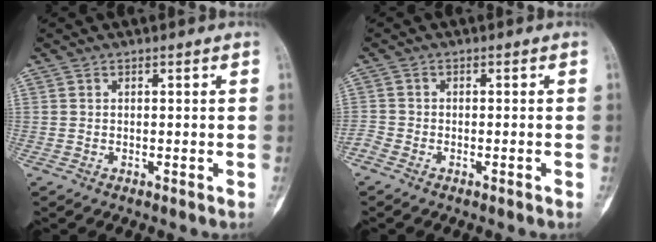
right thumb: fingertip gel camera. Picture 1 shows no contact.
{"total": 2.1, "force": [-1.8, 0.7, 0.8], "torque": [-0.017, 0.003, -0.035]}